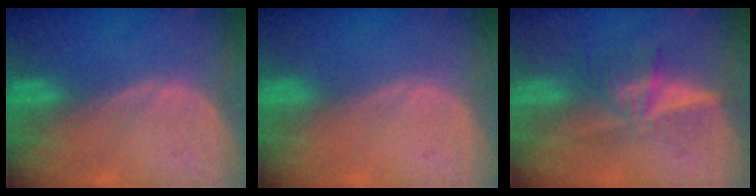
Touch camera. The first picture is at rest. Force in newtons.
{"total": 0.0}
{"total": 5.2, "press": 5.1, "slide": 1.0}